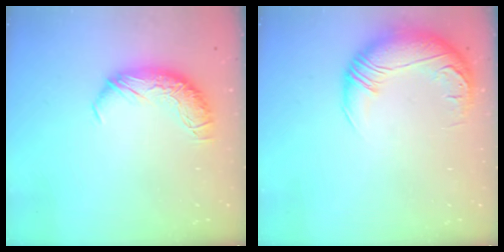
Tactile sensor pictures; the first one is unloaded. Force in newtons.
{"total": 2.9, "press": 1.1, "slide": 2.6}